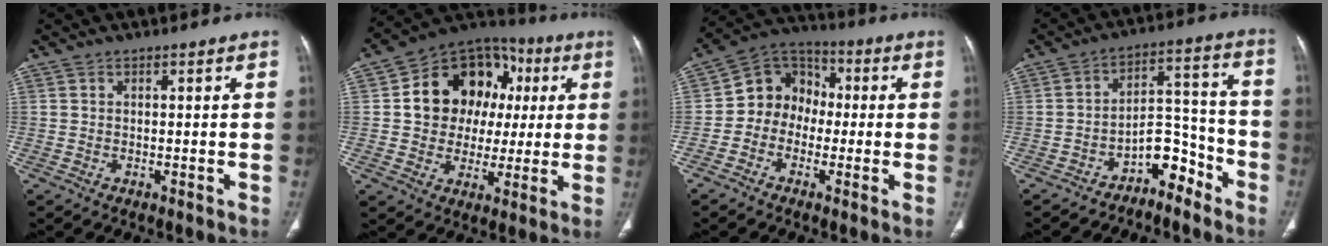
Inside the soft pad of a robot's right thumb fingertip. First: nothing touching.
{"total": 18.8, "force": [3.6, 14.9, 10.9], "torque": [-0.112, 0.033, 0.057]}
{"total": 9.8, "force": [-1.3, 8.6, 4.5], "torque": [-0.033, 0.038, -0.043]}
{"total": 8.3, "force": [-6.1, 4.4, 3.6], "torque": [-0.021, 0.099, -0.102]}